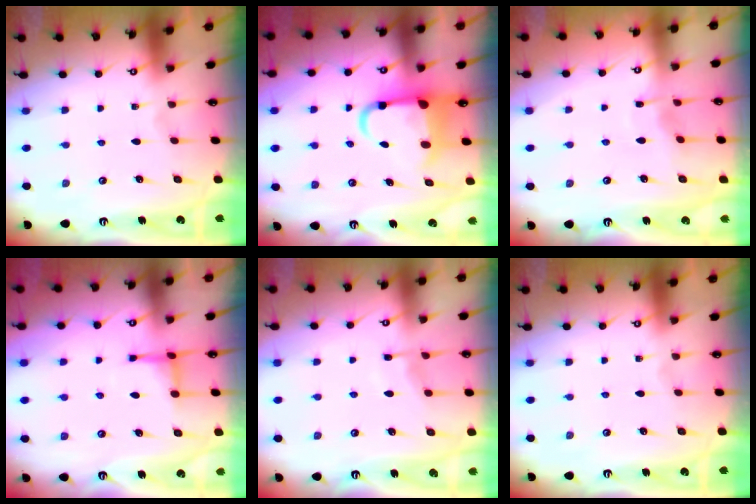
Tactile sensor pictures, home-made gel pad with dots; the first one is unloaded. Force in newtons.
{"total": 7.3, "press": 7.1, "slide": 1.8}
{"total": 3.3, "press": 3.3, "slide": 0.4}
{"total": 3.9, "press": 3.8, "slide": 0.8}
{"total": 5.7, "press": 5.7, "slide": 0.6}
{"total": 0.0}